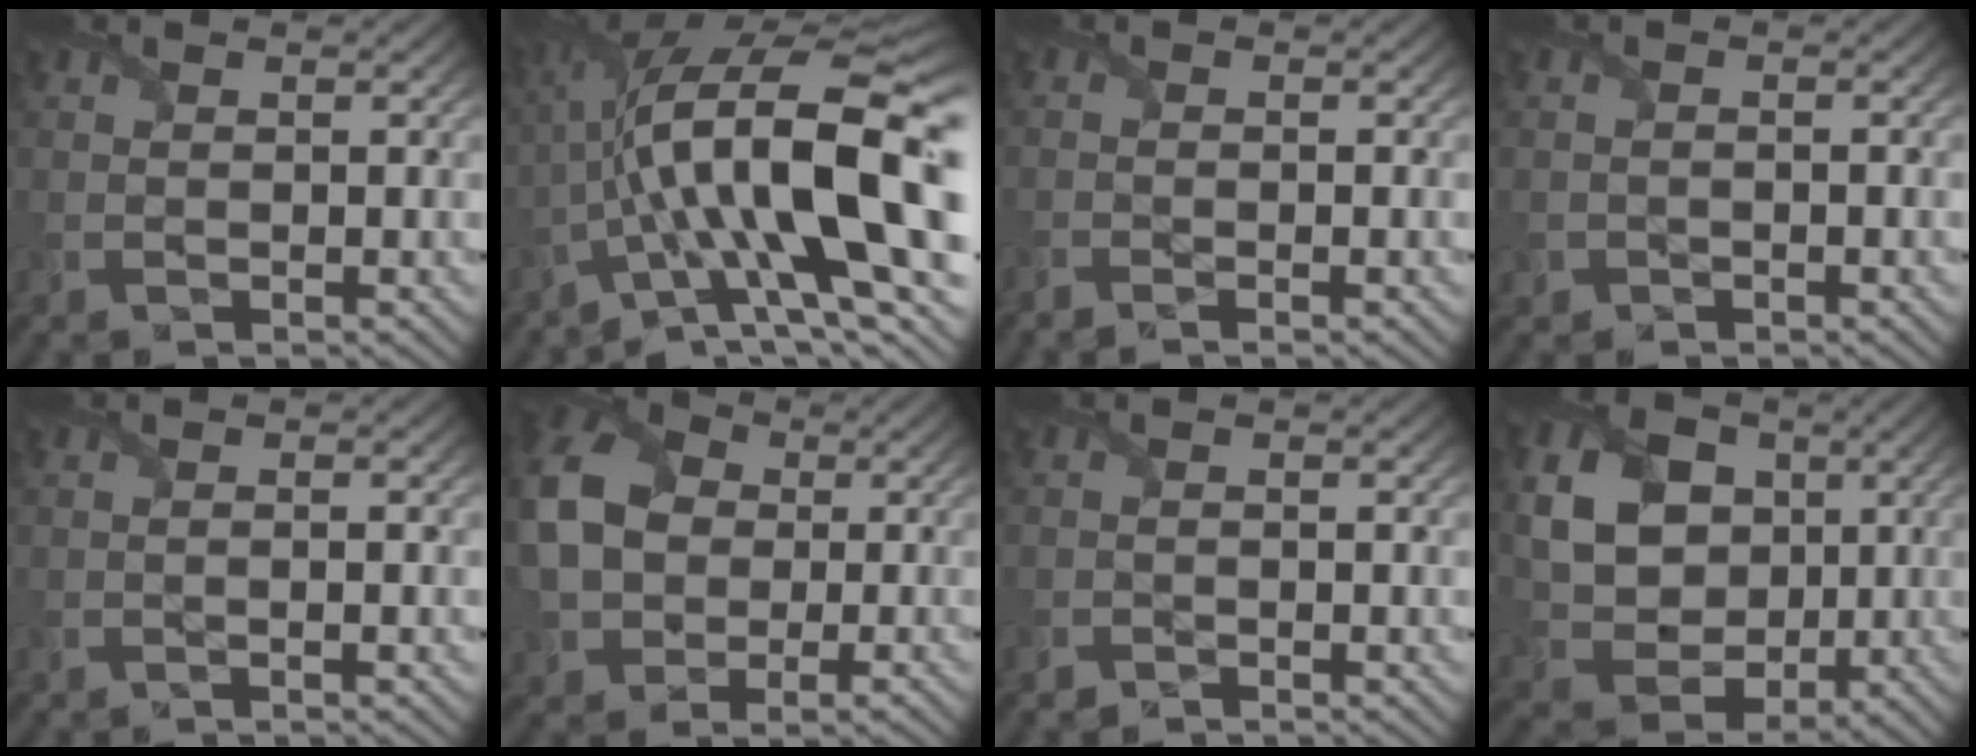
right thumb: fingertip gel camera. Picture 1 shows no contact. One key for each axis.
{"total": 19.6, "fx": -2.7, "fy": 6.1, "fz": 18.4, "tx": -0.297, "ty": 0.016, "tz": -0.051}
{"total": 1.8, "fx": -1.4, "fy": -0.3, "fz": 1.0, "tx": -0.023, "ty": -0.006, "tz": -0.028}
{"total": 1.0, "fx": -0.9, "fy": 0.3, "fz": 0.4, "tx": -0.005, "ty": -0.006, "tz": -0.012}
{"total": 1.2, "fx": -0.8, "fy": -0.5, "fz": 0.7, "tx": -0.013, "ty": 0.001, "tz": -0.014}
{"total": 12.7, "fx": -0.1, "fy": 9.6, "fz": 8.3, "tx": -0.218, "ty": -0.019, "tz": 0.012}
{"total": 1.2, "fx": -1.1, "fy": -0.1, "fz": 0.3, "tx": -0.007, "ty": -0.002, "tz": -0.020}
{"total": 11.5, "fx": 1.9, "fy": 9.2, "fz": 6.6, "tx": -0.181, "ty": 0.007, "tz": 0.036}